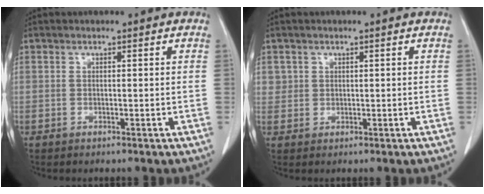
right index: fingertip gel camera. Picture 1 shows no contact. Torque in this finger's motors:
{"motor_torque": [0.27, 0.19, 0.10, 0.03]}